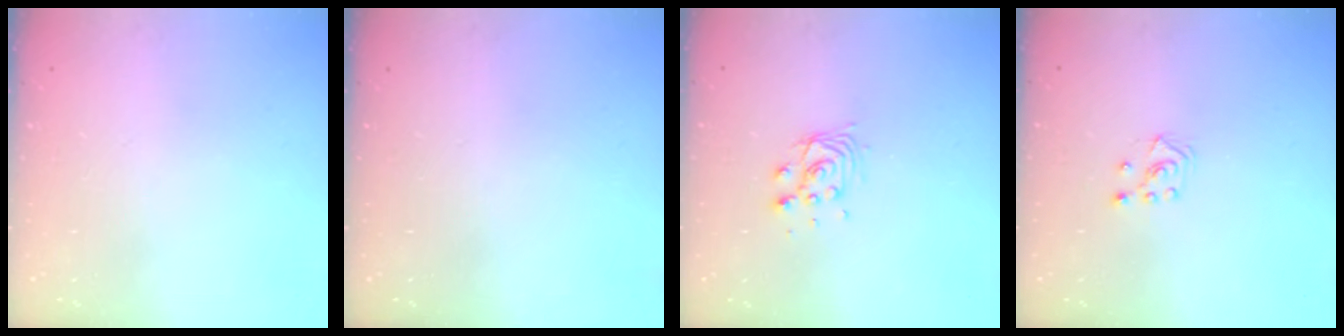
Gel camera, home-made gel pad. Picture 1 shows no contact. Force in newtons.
{"total": 0.0}
{"total": 7.6, "press": 7.6, "slide": 0.5}
{"total": 3.8, "press": 3.8, "slide": 0.3}